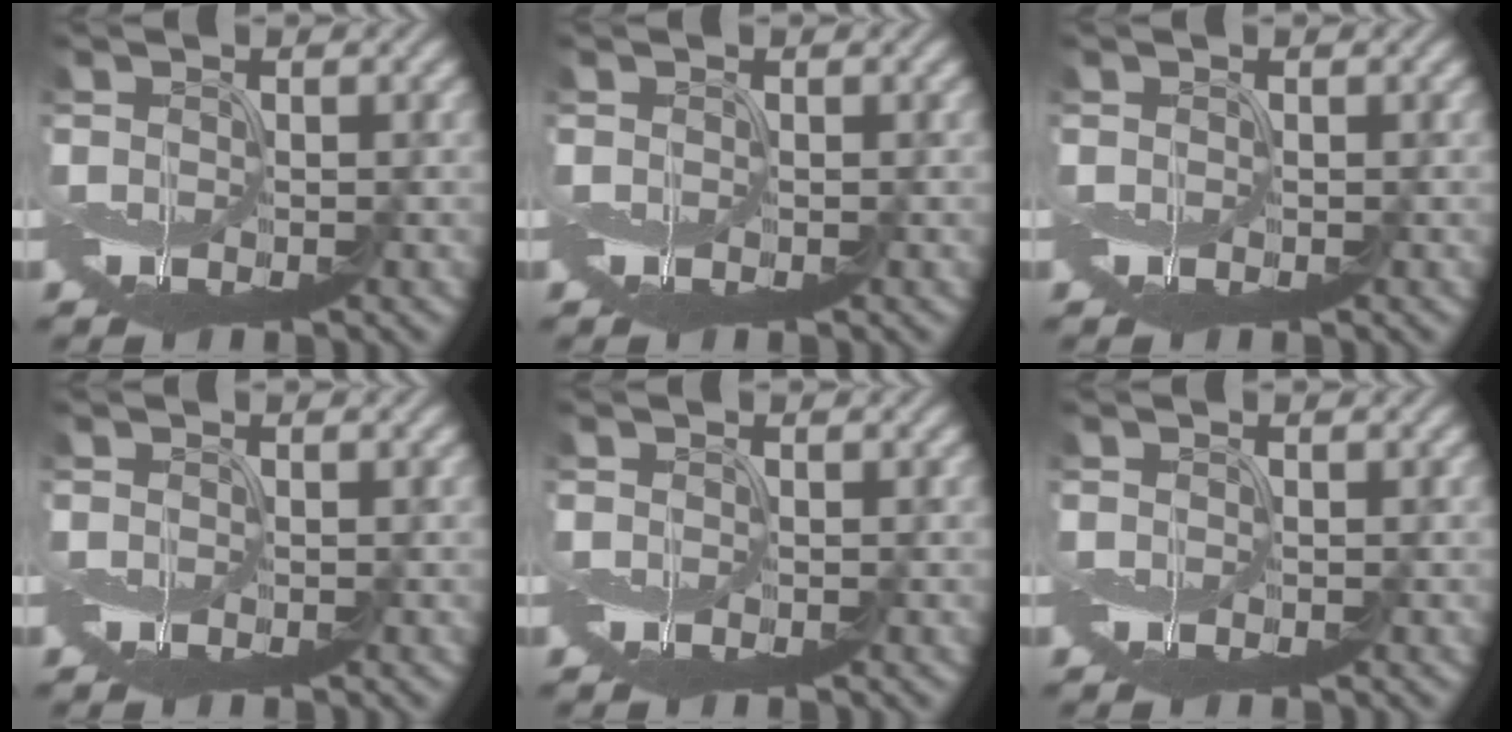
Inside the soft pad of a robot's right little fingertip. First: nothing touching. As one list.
[{"total": 0.0}, {"total": 0.0}, {"total": 0.0}, {"total": 0.0}, {"total": 0.0}]